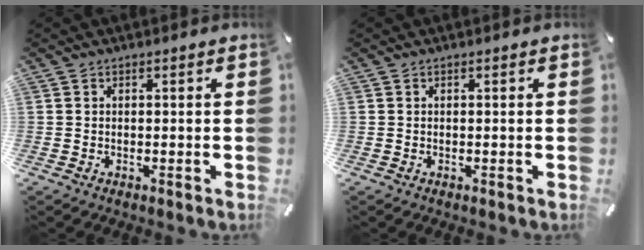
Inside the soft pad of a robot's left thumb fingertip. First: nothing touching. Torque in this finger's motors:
{"motor_torque": [0.00, 0.00, 0.01, 0.01, 0.00]}